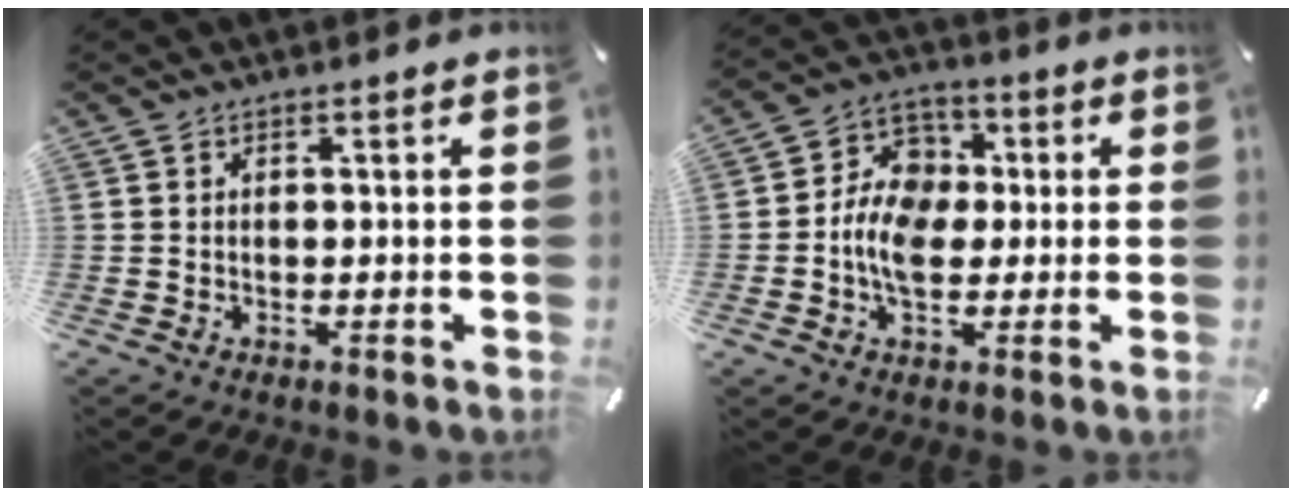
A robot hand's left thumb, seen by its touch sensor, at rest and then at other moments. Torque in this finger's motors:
{"motor_torque": [-0.18, 0.76, 0.86, -0.45, 0.29]}